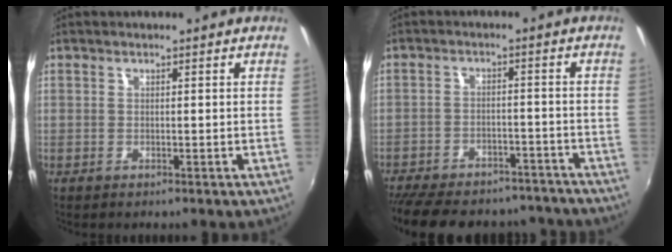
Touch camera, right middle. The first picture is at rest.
{"total": 21.7, "force": [-18.4, 8.2, 8.0], "torque": [-0.182, 0.008, -0.240]}